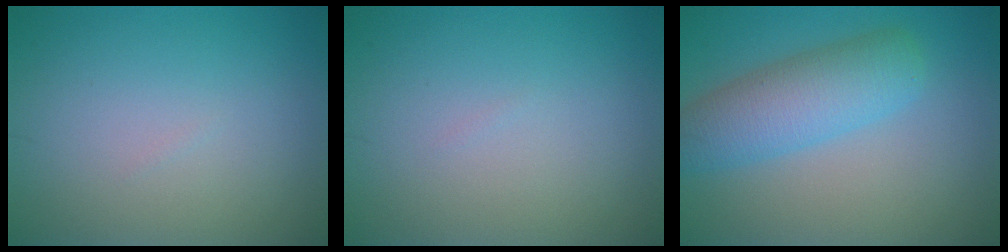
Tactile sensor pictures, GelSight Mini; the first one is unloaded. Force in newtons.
{"total": 0.0}
{"total": 5.6, "press": 5.6, "slide": 0.2}